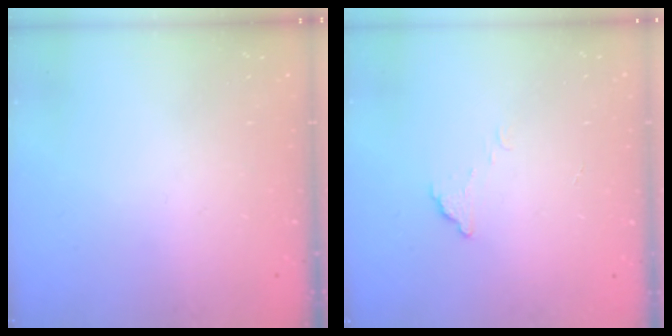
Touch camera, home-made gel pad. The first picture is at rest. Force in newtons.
{"total": 3.4, "press": 3.4, "slide": 0.2}